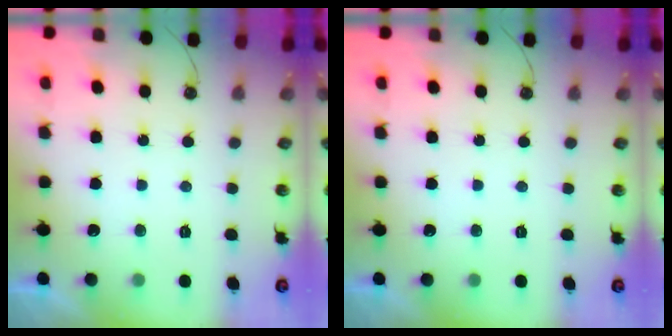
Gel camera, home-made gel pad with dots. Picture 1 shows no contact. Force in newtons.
{"total": 0.0}